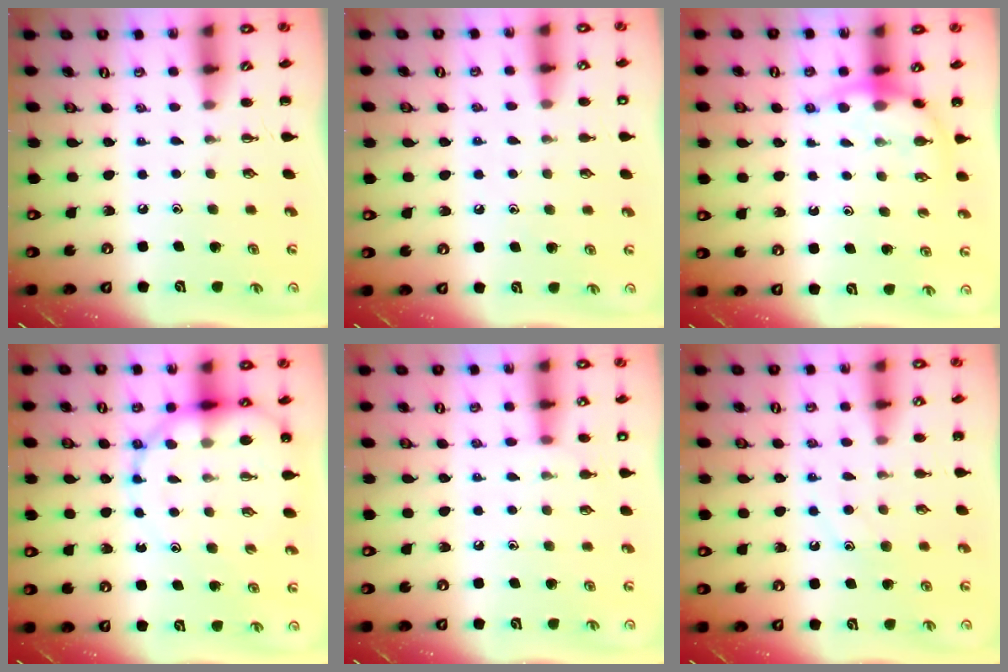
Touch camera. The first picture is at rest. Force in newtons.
{"total": 8.7, "press": 8.3, "slide": 2.4}
{"total": 7.2, "press": 7.2, "slide": 0.7}
{"total": 14.7, "press": 14.0, "slide": 4.6}
{"total": 6.9, "press": 6.8, "slide": 1.6}
{"total": 9.3, "press": 9.3, "slide": 1.0}